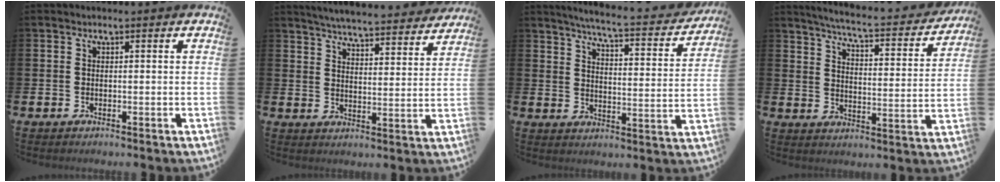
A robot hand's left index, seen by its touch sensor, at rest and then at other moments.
{"total": 5.7, "force": [5.7, 0.1, 0.9], "torque": [-0.035, -0.045, 0.098]}
{"total": 5.3, "force": [4.9, 0.1, 1.9], "torque": [-0.054, -0.044, 0.077]}
{"total": 5.3, "force": [4.9, 0.1, 1.9], "torque": [-0.055, -0.045, 0.076]}